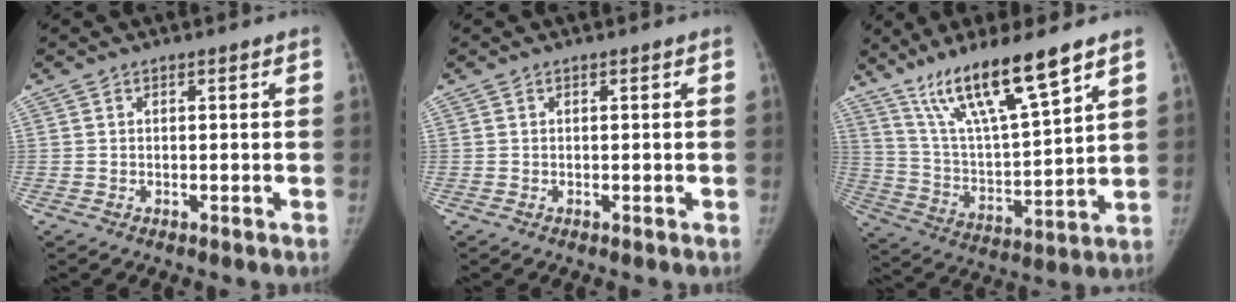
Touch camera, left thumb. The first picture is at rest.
{"total": 0.0}
{"total": 17.3, "force": [11.8, 2.3, 12.4], "torque": [-0.214, -0.056, 0.226]}